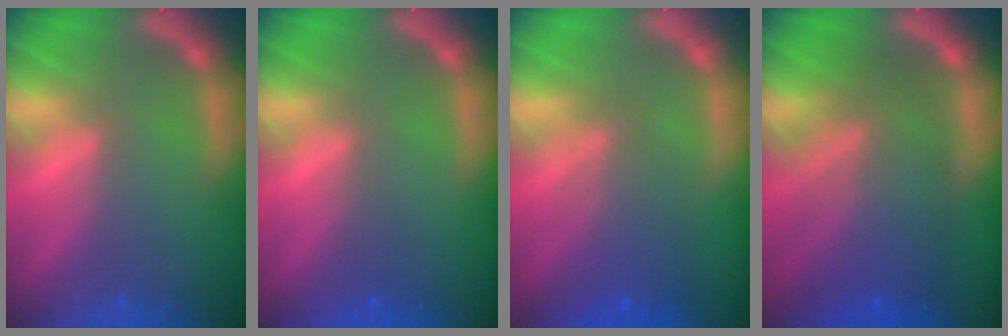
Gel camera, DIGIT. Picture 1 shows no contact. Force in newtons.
{"total": 1.0}
{"total": 4.6}
{"total": 9.0}